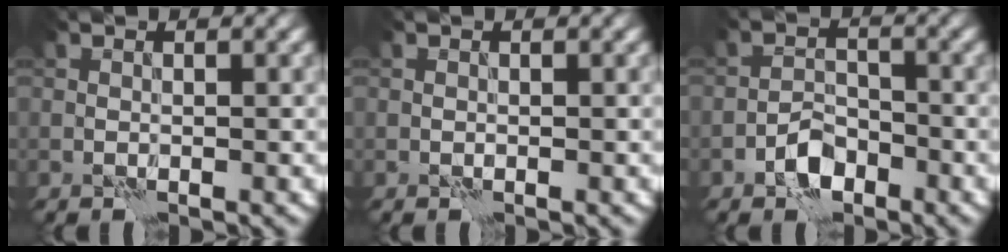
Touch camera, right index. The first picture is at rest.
{"total": 0.0}
{"total": 3.0, "force": [-2.0, 1.7, 1.5], "torque": [-0.022, 0.009, -0.040]}